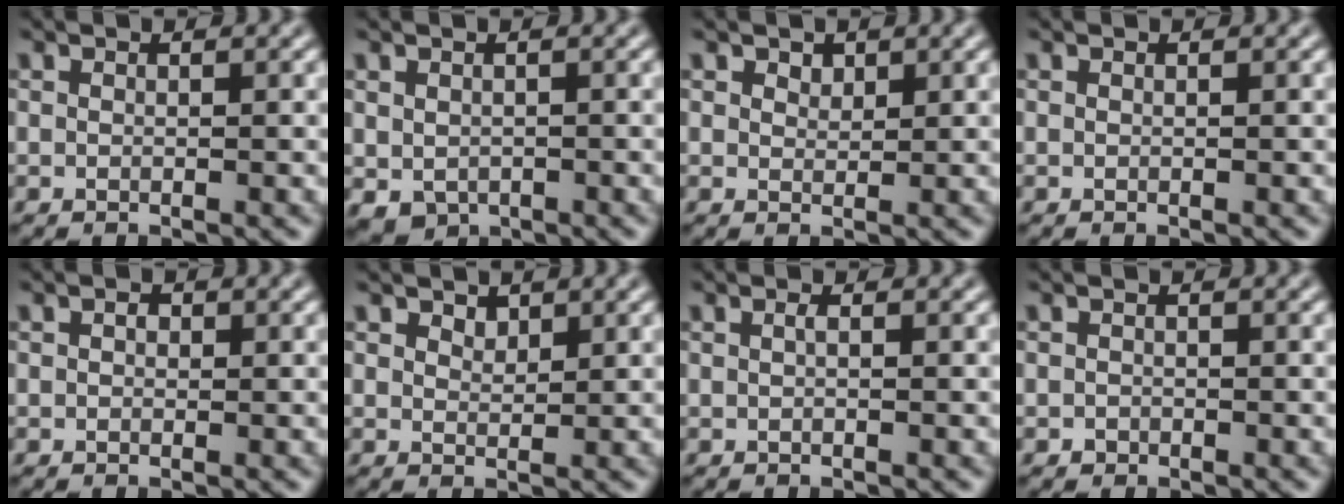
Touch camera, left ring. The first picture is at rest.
{"total": 1.9, "force": [-0.5, 1.6, 1.0], "torque": [-0.017, -0.011, -0.003]}
{"total": 1.0, "force": [0.8, 0.6, 0.3], "torque": [-0.005, -0.002, 0.013]}
{"total": 0.0}
{"total": 0.8, "force": [0.2, 0.6, 0.4], "torque": [-0.003, -0.006, -0.001]}
{"total": 1.1, "force": [0.9, 0.6, 0.3], "torque": [-0.006, -0.002, 0.018]}
{"total": 0.5, "force": [0.0, 0.1, 0.5], "torque": [-0.012, 0.001, 0.001]}
{"total": 0.6, "force": [-0.3, 0.4, 0.0], "torque": [0.004, -0.004, -0.006]}